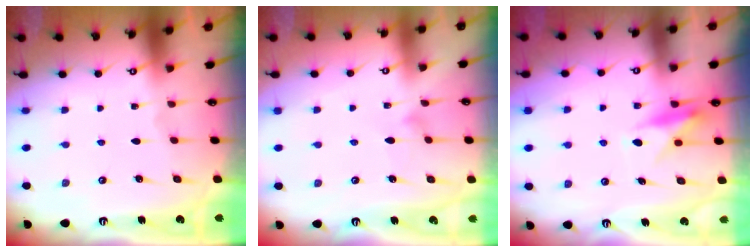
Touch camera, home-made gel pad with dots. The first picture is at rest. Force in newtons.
{"total": 5.9, "press": 5.9, "slide": 0.3}
{"total": 9.4, "press": 9.4, "slide": 0.4}